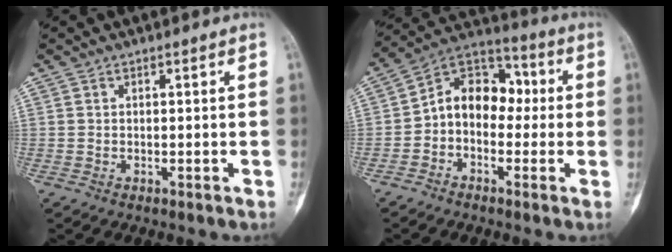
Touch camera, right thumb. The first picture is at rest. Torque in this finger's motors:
{"motor_torque": [0.22, 0.22, 0.56, -0.35, 0.05]}